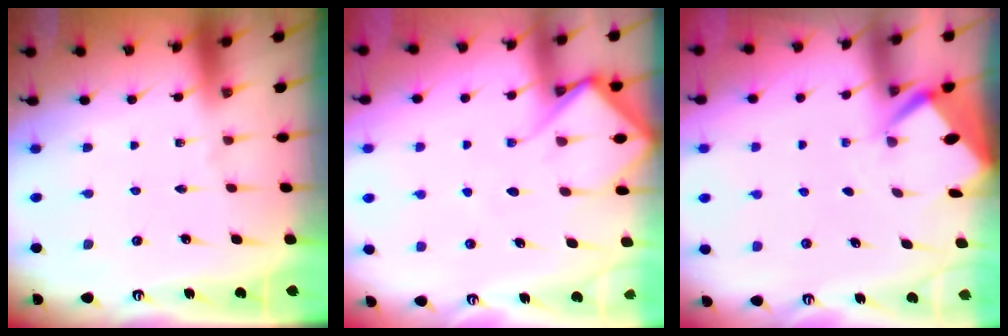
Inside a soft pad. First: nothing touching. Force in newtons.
{"total": 8.9, "press": 8.8, "slide": 0.8}
{"total": 2.7, "press": 2.7, "slide": 0.3}